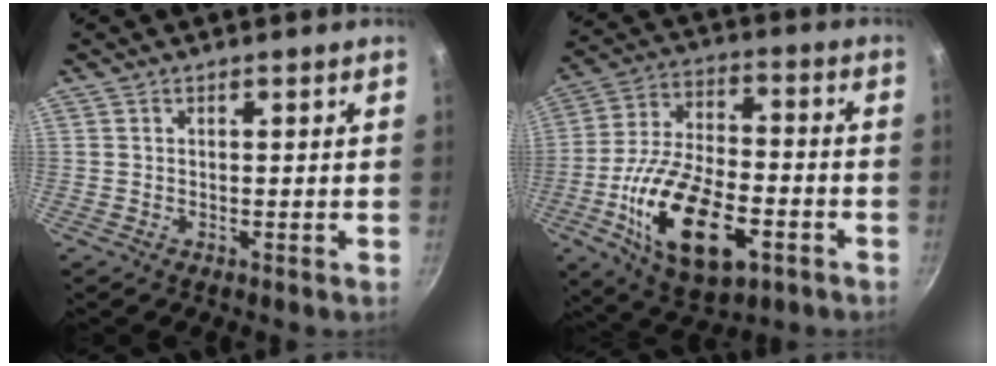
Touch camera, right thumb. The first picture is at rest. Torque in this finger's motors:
{"motor_torque": [0.46, 1.17, 1.59, -1.17, 0.31]}